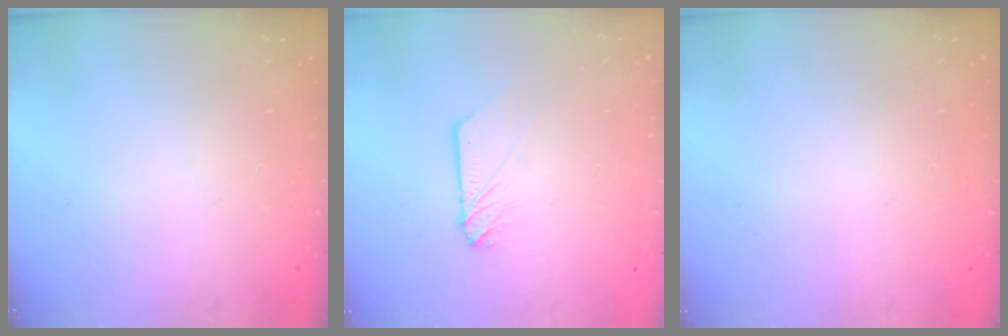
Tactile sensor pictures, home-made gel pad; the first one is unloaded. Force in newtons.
{"total": 3.0, "press": 3.0, "slide": 0.2}
{"total": 0.0}